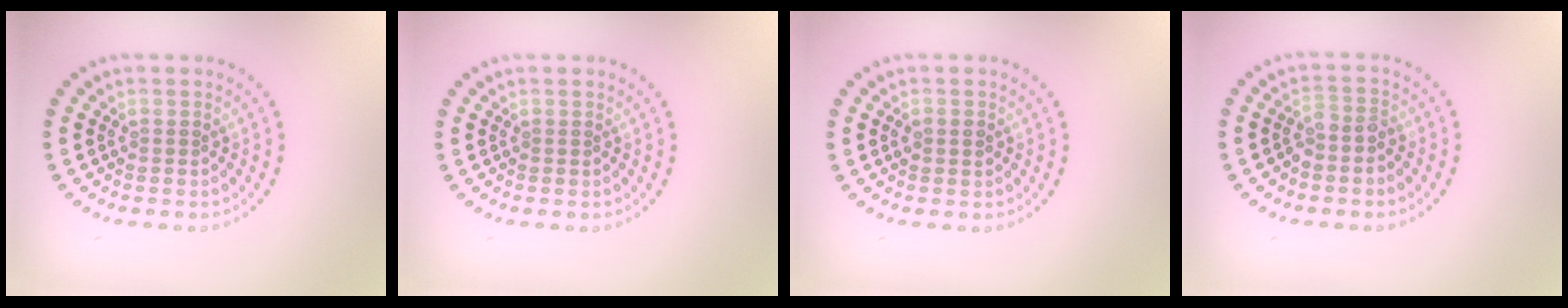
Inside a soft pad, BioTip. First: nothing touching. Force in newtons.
{"total": 0.0}
{"total": 1.3, "press": 1.3, "slide": 0.1}
{"total": 1.9, "press": 1.6, "slide": 1.0}